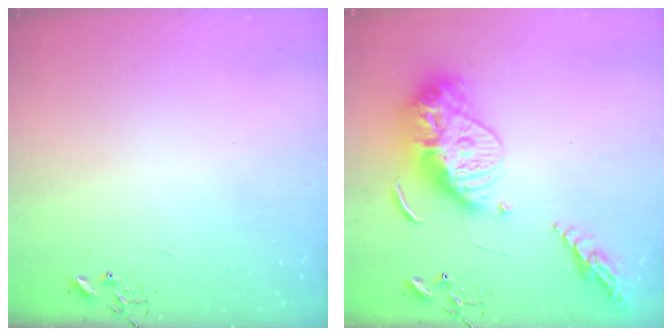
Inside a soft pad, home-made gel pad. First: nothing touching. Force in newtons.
{"total": 18.2, "press": 18.1, "slide": 1.5}